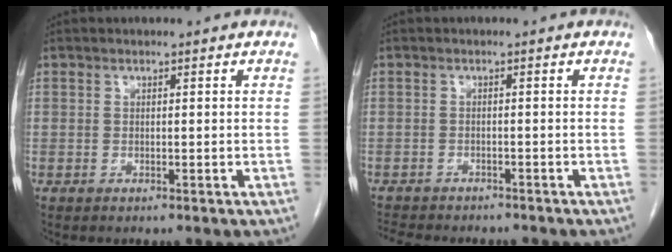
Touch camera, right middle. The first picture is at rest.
{"total": 9.0, "force": [-8.1, 2.4, 3.3], "torque": [-0.058, -0.001, -0.111]}